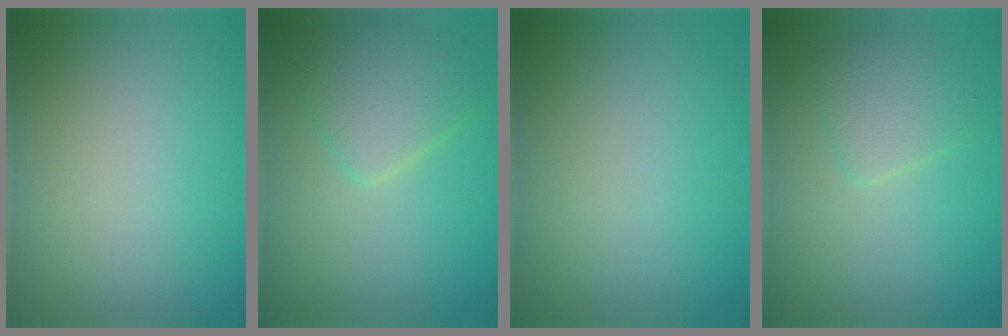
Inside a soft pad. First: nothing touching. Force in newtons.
{"total": 3.7, "press": 3.7, "slide": 0.2}
{"total": 0.0}
{"total": 2.4, "press": 2.4, "slide": 0.1}